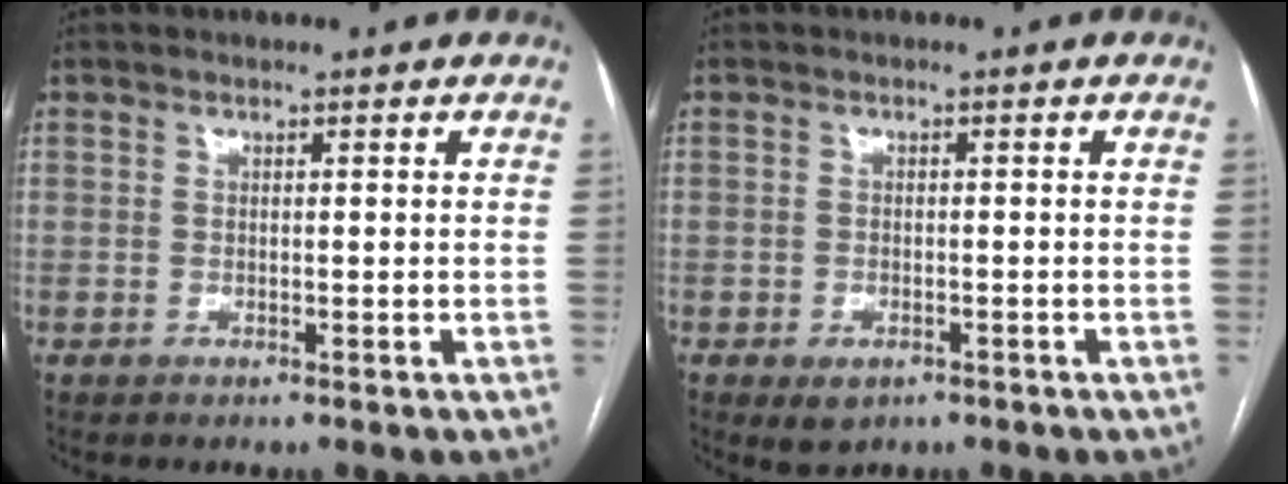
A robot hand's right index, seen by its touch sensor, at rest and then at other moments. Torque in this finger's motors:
{"motor_torque": [0.66, -0.88, 0.00, -0.01]}